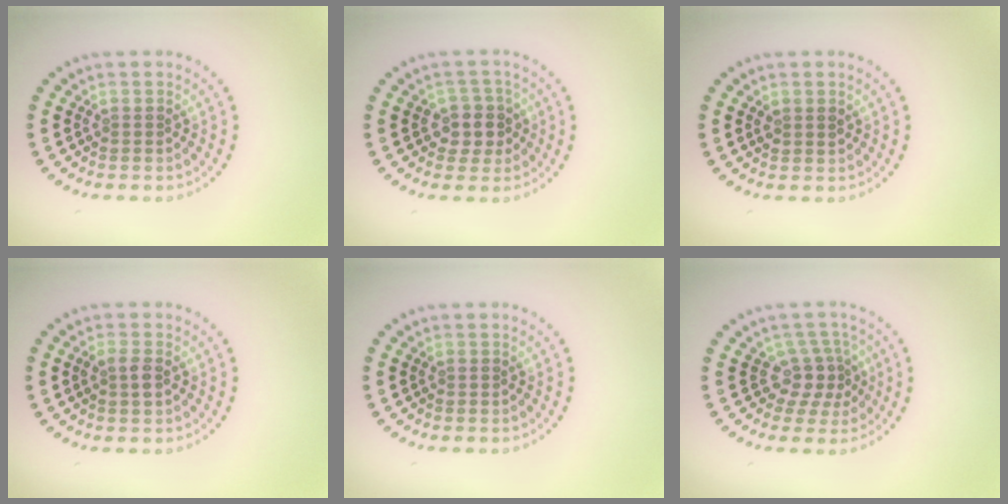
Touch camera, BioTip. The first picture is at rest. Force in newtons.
{"total": 2.7, "press": 2.4, "slide": 1.3}
{"total": 1.1, "press": 1.0, "slide": 0.4}
{"total": 1.5, "press": 1.5, "slide": 0.2}
{"total": 0.0}
{"total": 3.0, "press": 2.1, "slide": 2.2}